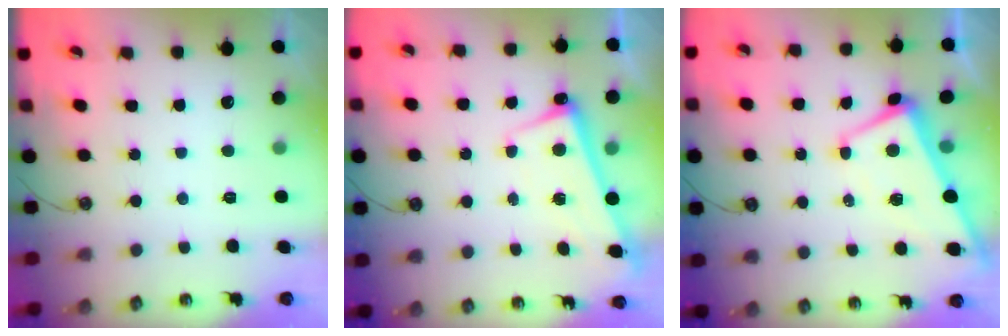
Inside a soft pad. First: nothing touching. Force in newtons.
{"total": 2.8, "press": 2.6, "slide": 1.0}
{"total": 1.9, "press": 1.8, "slide": 0.7}